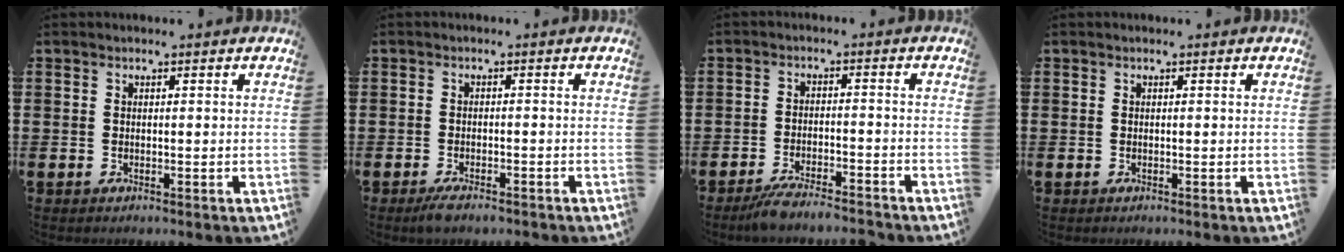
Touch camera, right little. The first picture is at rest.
{"total": 1.8, "force": [-1.4, 0.4, 1.1], "torque": [-0.021, 0.002, -0.027]}
{"total": 3.9, "force": [-3.6, 0.1, 1.6], "torque": [-0.026, -0.002, -0.067]}
{"total": 0.0}